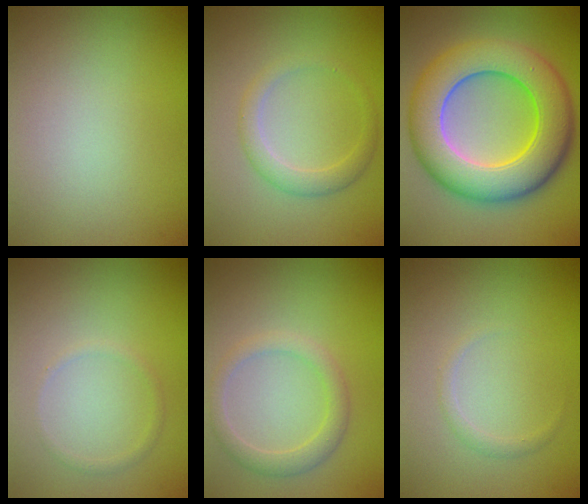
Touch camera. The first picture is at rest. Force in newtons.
{"total": 2.1, "press": 2.1, "slide": 0.1}
{"total": 11.1, "press": 11.1, "slide": 0.4}
{"total": 0.7, "press": 0.7, "slide": 0.1}
{"total": 2.3, "press": 2.3, "slide": 0.0}
{"total": 0.8, "press": 0.8, "slide": 0.2}